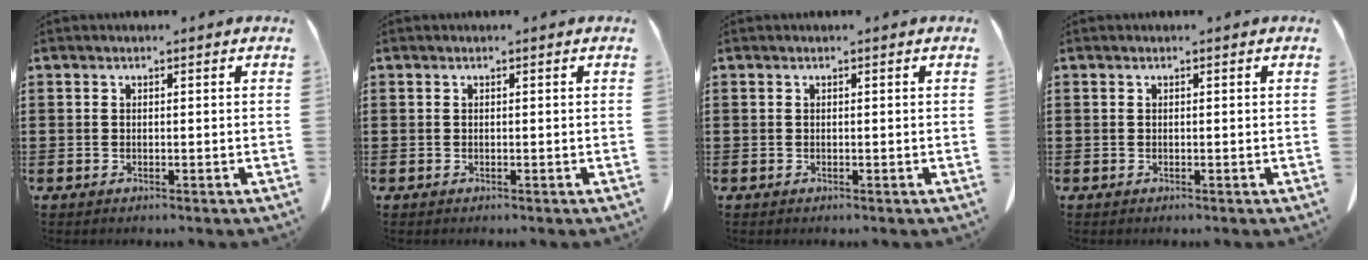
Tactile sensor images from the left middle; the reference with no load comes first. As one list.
[{"total": 0.0}, {"total": 0.0}, {"total": 0.0}]